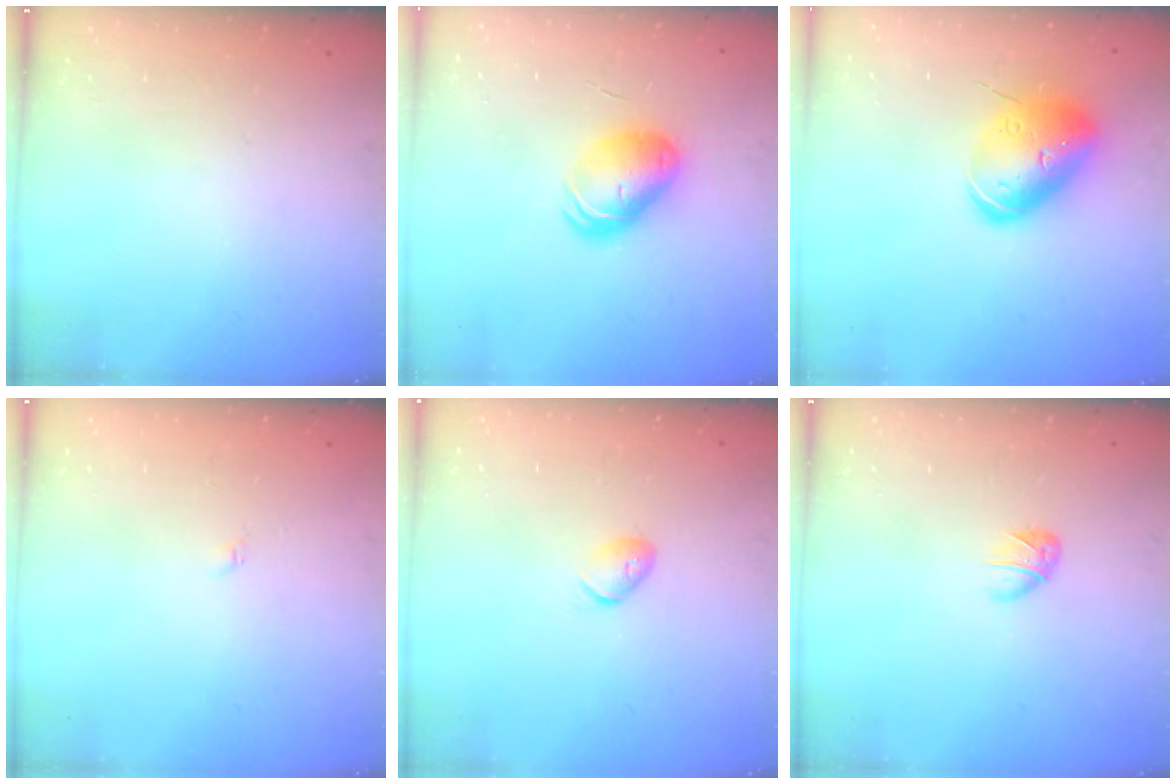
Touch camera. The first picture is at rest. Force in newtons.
{"total": 10.0, "press": 9.9, "slide": 1.8}
{"total": 13.2, "press": 13.0, "slide": 2.3}
{"total": 1.9, "press": 1.9, "slide": 0.3}
{"total": 7.0, "press": 6.9, "slide": 1.1}
{"total": 3.7, "press": 3.6, "slide": 1.0}